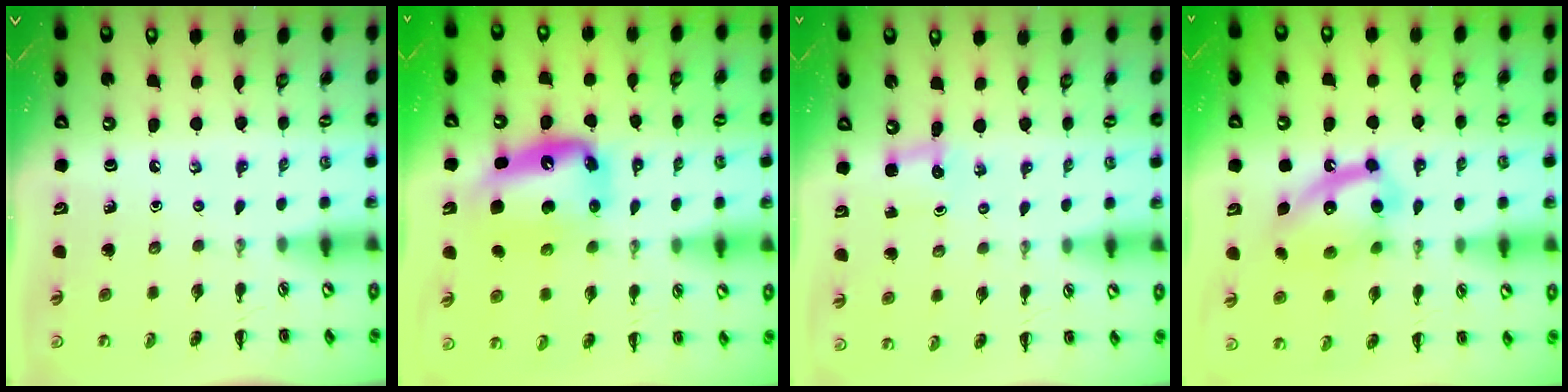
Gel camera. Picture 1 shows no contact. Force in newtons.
{"total": 11.3, "press": 10.9, "slide": 3.1}
{"total": 1.8, "press": 1.7, "slide": 0.5}
{"total": 13.7, "press": 13.6, "slide": 1.5}